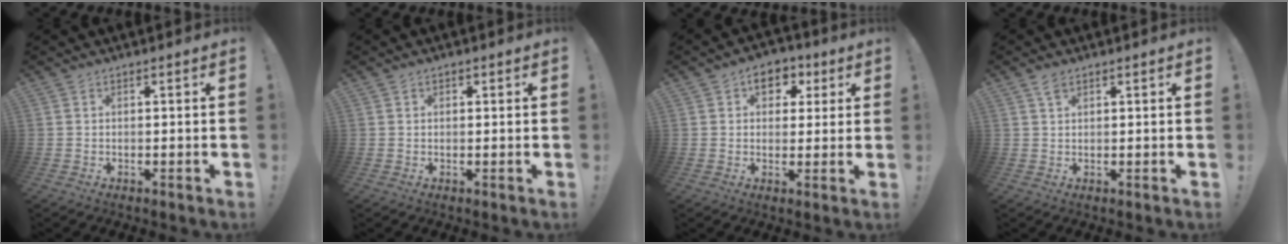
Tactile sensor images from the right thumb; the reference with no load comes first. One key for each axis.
{"total": 0.6, "fx": 0.4, "fy": 0.5, "fz": 0.2, "tx": 0.003, "ty": -0.001, "tz": 0.005}
{"total": 7.1, "fx": 2.5, "fy": 5.4, "fz": 3.9, "tx": -0.046, "ty": -0.003, "tz": 0.046}
{"total": 2.3, "fx": 1.6, "fy": 1.0, "fz": 1.3, "tx": -0.022, "ty": -0.002, "tz": 0.028}